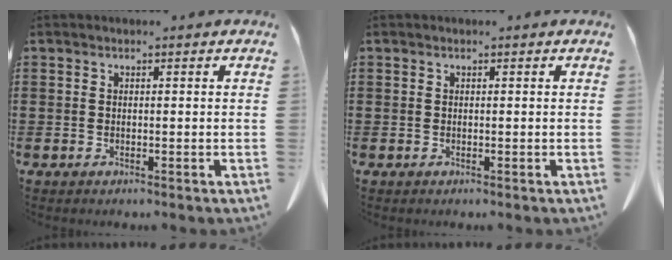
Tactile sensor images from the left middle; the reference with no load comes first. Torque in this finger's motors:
{"motor_torque": [-0.34, 0.40, 0.00, 0.00]}